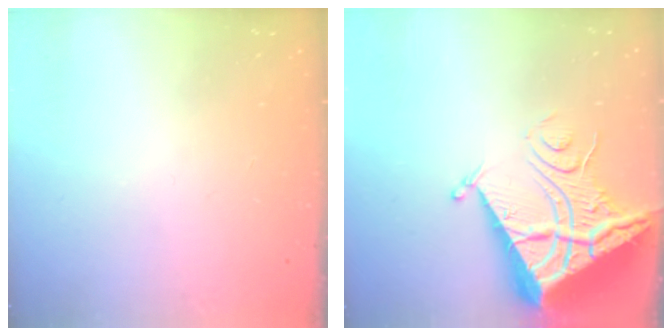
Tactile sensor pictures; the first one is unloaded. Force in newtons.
{"total": 12.7, "press": 12.6, "slide": 1.2}